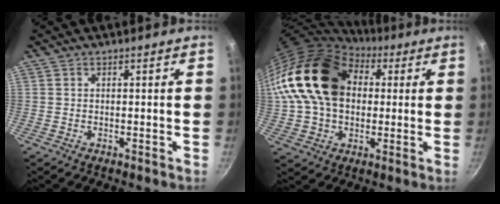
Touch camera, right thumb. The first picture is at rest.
{"total": 22.4, "force": [4.7, 16.0, 14.9], "torque": [-0.258, 0.032, 0.075]}